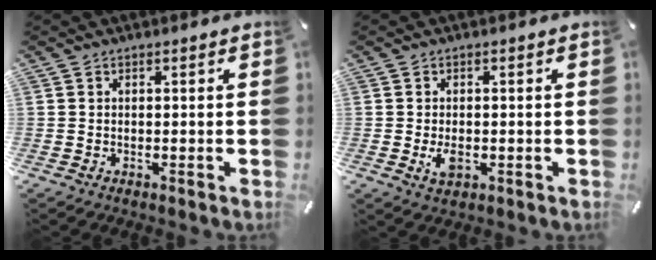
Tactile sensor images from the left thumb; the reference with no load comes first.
{"total": 3.4, "force": [-0.6, 2.1, 2.5], "torque": [-0.051, -0.007, -0.013]}